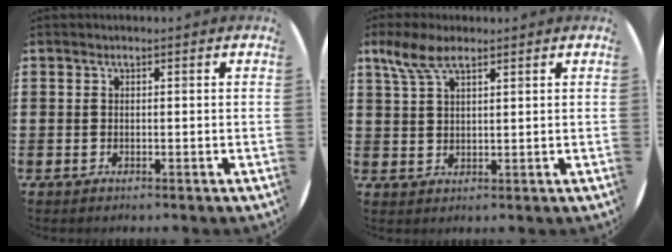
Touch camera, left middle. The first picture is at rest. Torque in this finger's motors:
{"motor_torque": [0.70, -0.64, 0.15, 0.09]}